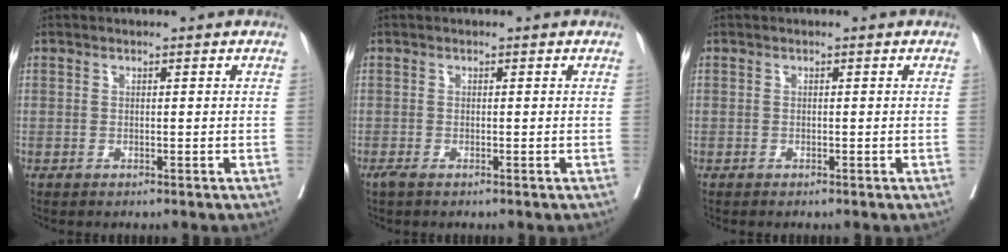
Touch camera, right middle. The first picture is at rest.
{"total": 0.7, "force": [-0.6, 0.1, 0.5], "torque": [-0.011, -0.004, -0.010]}
{"total": 0.0}